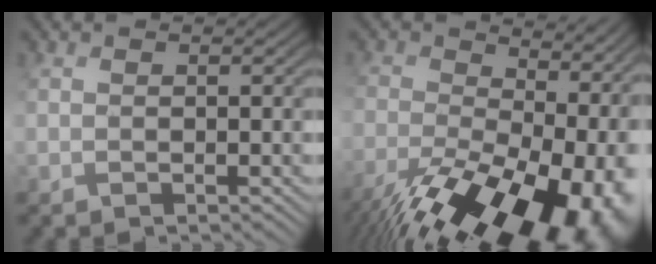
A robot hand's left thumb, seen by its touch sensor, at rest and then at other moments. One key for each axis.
{"total": 19.7, "fx": -8.8, "fy": 10.6, "fz": 14.1, "tx": -0.229, "ty": -0.037, "tz": -0.123}